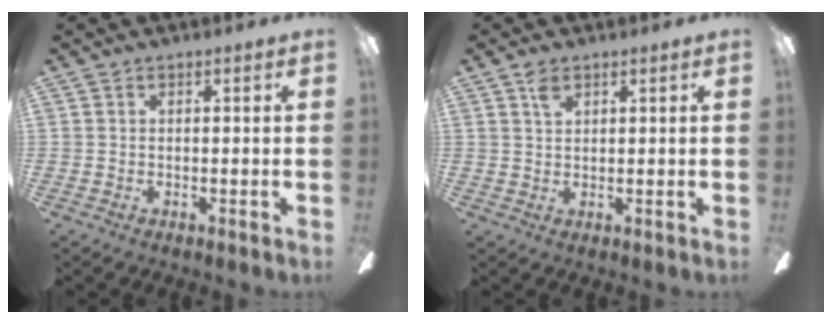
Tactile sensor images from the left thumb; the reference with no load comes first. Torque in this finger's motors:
{"motor_torque": [0.36, 0.04, 0.61, -0.28, 0.00]}